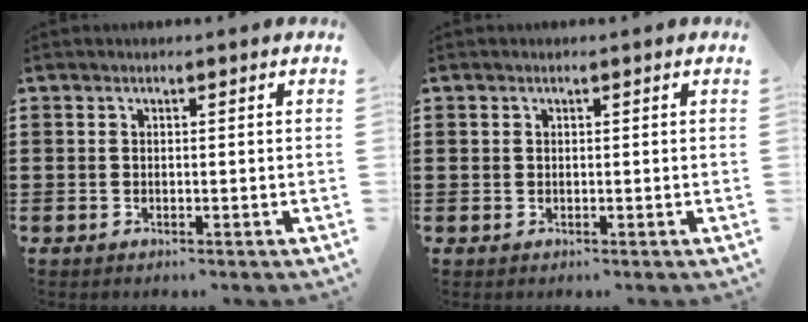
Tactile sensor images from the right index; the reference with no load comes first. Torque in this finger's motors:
{"motor_torque": [-0.47, 0.37, -0.02, -0.01]}